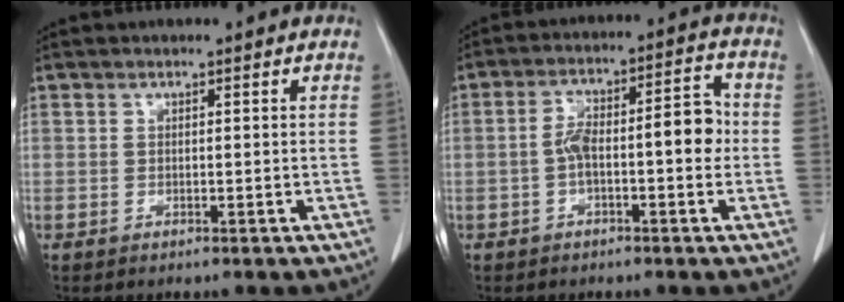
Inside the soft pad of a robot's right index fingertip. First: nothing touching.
{"total": 9.1, "force": [-1.2, 2.7, 8.6], "torque": [-0.138, 0.039, -0.018]}